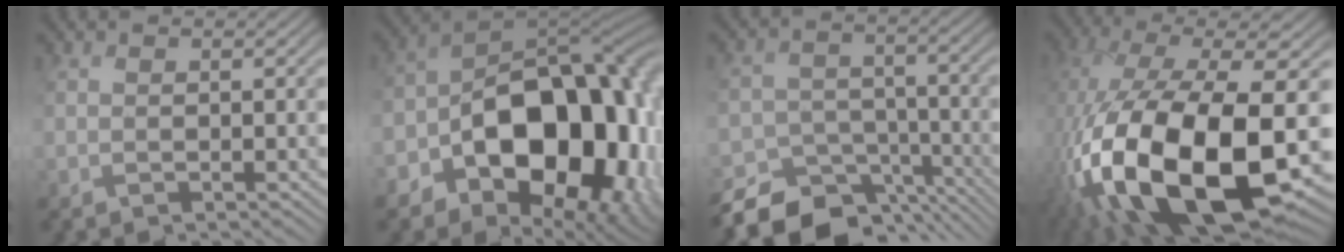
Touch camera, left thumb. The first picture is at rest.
{"total": 19.6, "force": [-5.4, 13.3, 13.4], "torque": [-0.191, -0.028, -0.069]}
{"total": 12.3, "force": [-9.8, 6.5, 3.4], "torque": [-0.082, -0.021, -0.145]}
{"total": 19.5, "force": [-6.6, 8.8, 16.2], "torque": [-0.354, -0.058, -0.085]}